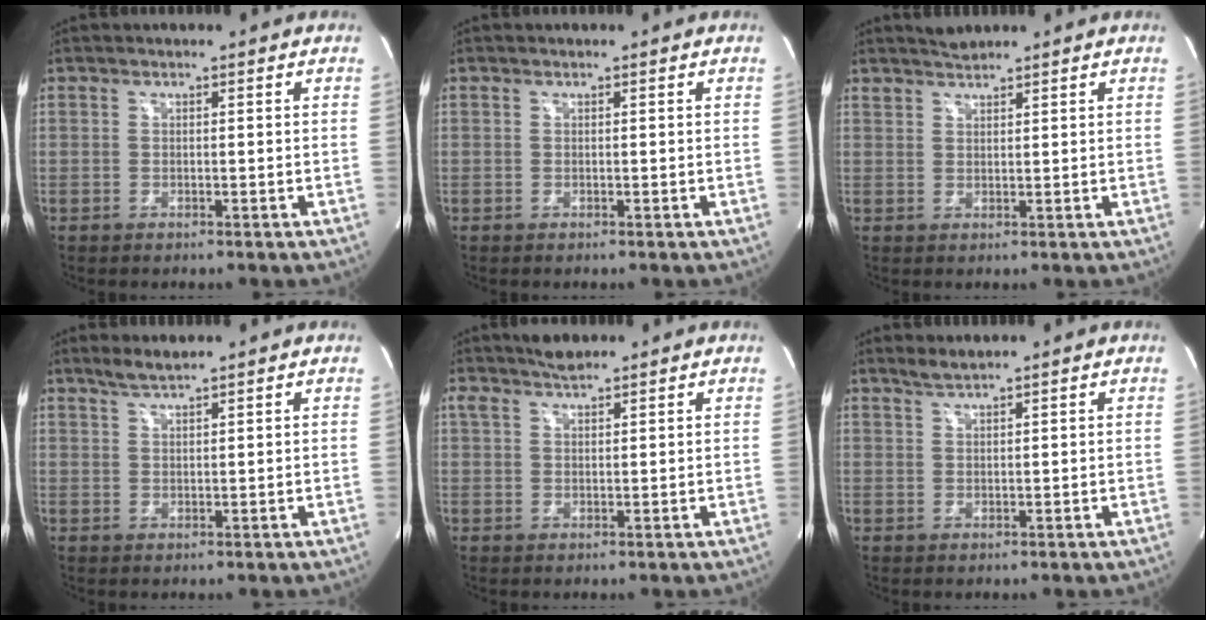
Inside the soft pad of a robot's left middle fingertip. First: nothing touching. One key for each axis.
{"total": 0.0}
{"total": 2.0, "fx": 2.0, "fy": 0.2, "fz": 0.2, "tx": -0.011, "ty": 0.005, "tz": 0.041}
{"total": 2.7, "fx": 2.3, "fy": -0.1, "fz": 1.3, "tx": -0.033, "ty": 0.004, "tz": 0.048}
{"total": 3.1, "fx": 2.7, "fy": 0.6, "fz": 1.3, "tx": -0.035, "ty": 0.012, "tz": 0.051}
{"total": 1.8, "fx": 1.6, "fy": -0.2, "fz": 0.6, "tx": -0.017, "ty": 0.003, "tz": 0.037}